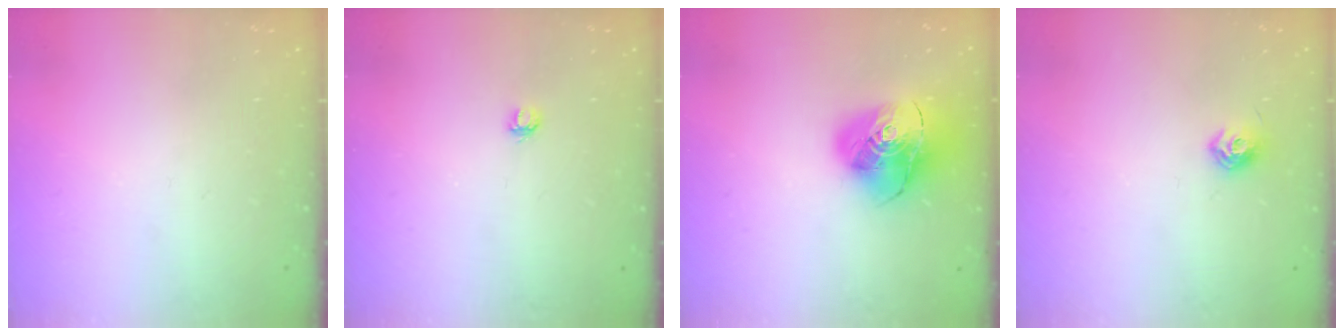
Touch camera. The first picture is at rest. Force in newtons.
{"total": 3.2, "press": 3.2, "slide": 0.3}
{"total": 17.5, "press": 17.3, "slide": 2.1}
{"total": 7.9, "press": 7.8, "slide": 0.9}